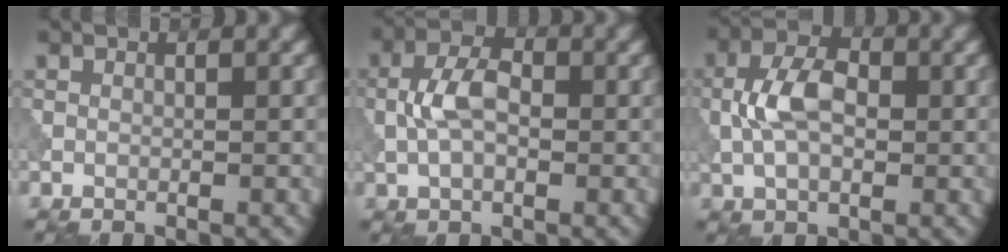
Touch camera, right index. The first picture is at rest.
{"total": 4.2, "force": [-0.3, 2.4, 3.4], "torque": [-0.075, 0.007, -0.009]}
{"total": 5.2, "force": [0.0, 3.1, 4.2], "torque": [-0.086, 0.009, -0.005]}